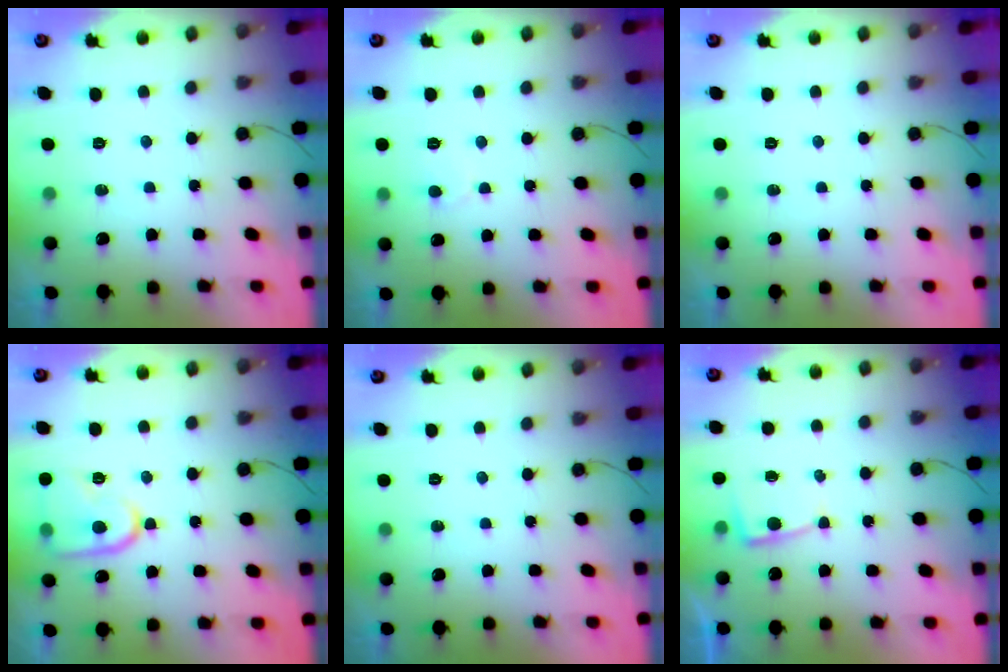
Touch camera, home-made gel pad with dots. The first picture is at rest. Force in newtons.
{"total": 3.5, "press": 3.5, "slide": 0.3}
{"total": 0.0}
{"total": 13.2, "press": 13.2, "slide": 1.1}
{"total": 0.0}
{"total": 4.9, "press": 4.9, "slide": 0.5}